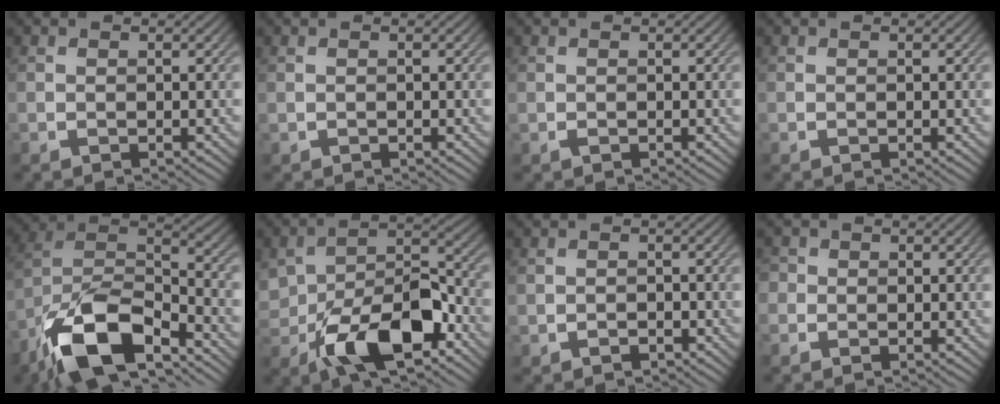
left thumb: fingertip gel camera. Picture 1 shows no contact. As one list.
[{"total": 0.0}, {"total": 0.5, "force": [-0.2, 0.5, 0.2], "torque": [-0.002, -0.003, -0.006]}, {"total": 0.0}, {"total": 14.5, "force": [-9.6, 5.5, 9.3], "torque": [-0.191, -0.012, -0.193]}, {"total": 12.2, "force": [-5.3, 6.9, 8.6], "torque": [-0.155, -0.018, -0.088]}, {"total": 1.1, "force": [-0.6, 0.7, 0.5], "torque": [-0.008, -0.002, -0.012]}, {"total": 1.8, "force": [0.1, 1.7, 0.3], "torque": [-0.007, 0.004, -0.009]}]